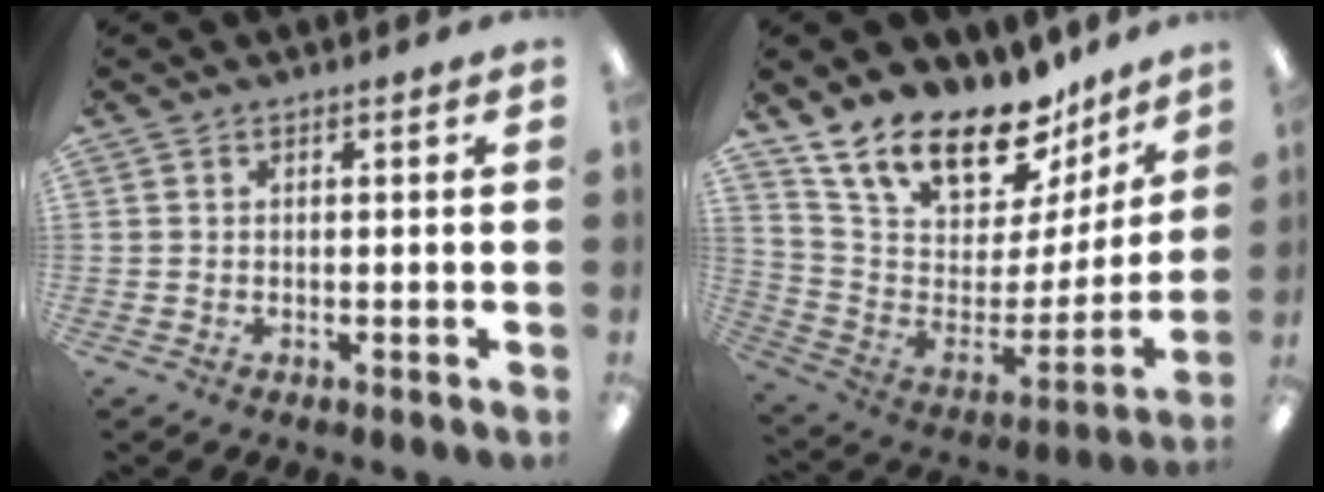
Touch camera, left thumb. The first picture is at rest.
{"total": 20.9, "force": [16.3, 8.4, 9.9], "torque": [-0.169, -0.119, 0.289]}